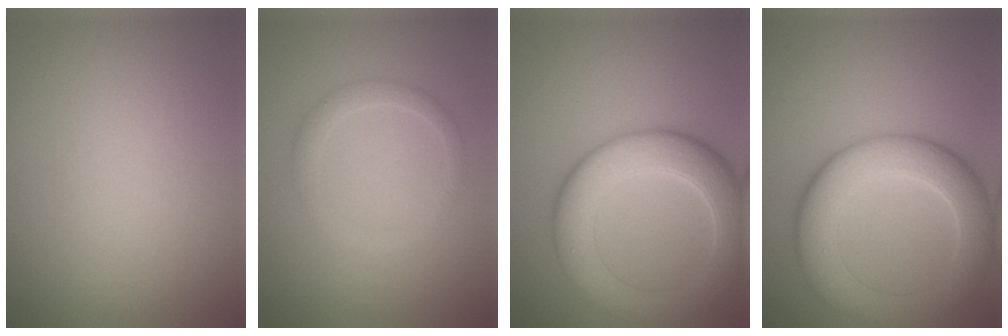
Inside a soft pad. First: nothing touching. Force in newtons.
{"total": 1.9, "press": 1.9, "slide": 0.1}
{"total": 8.0, "press": 7.9, "slide": 0.7}
{"total": 7.9, "press": 7.9, "slide": 0.5}